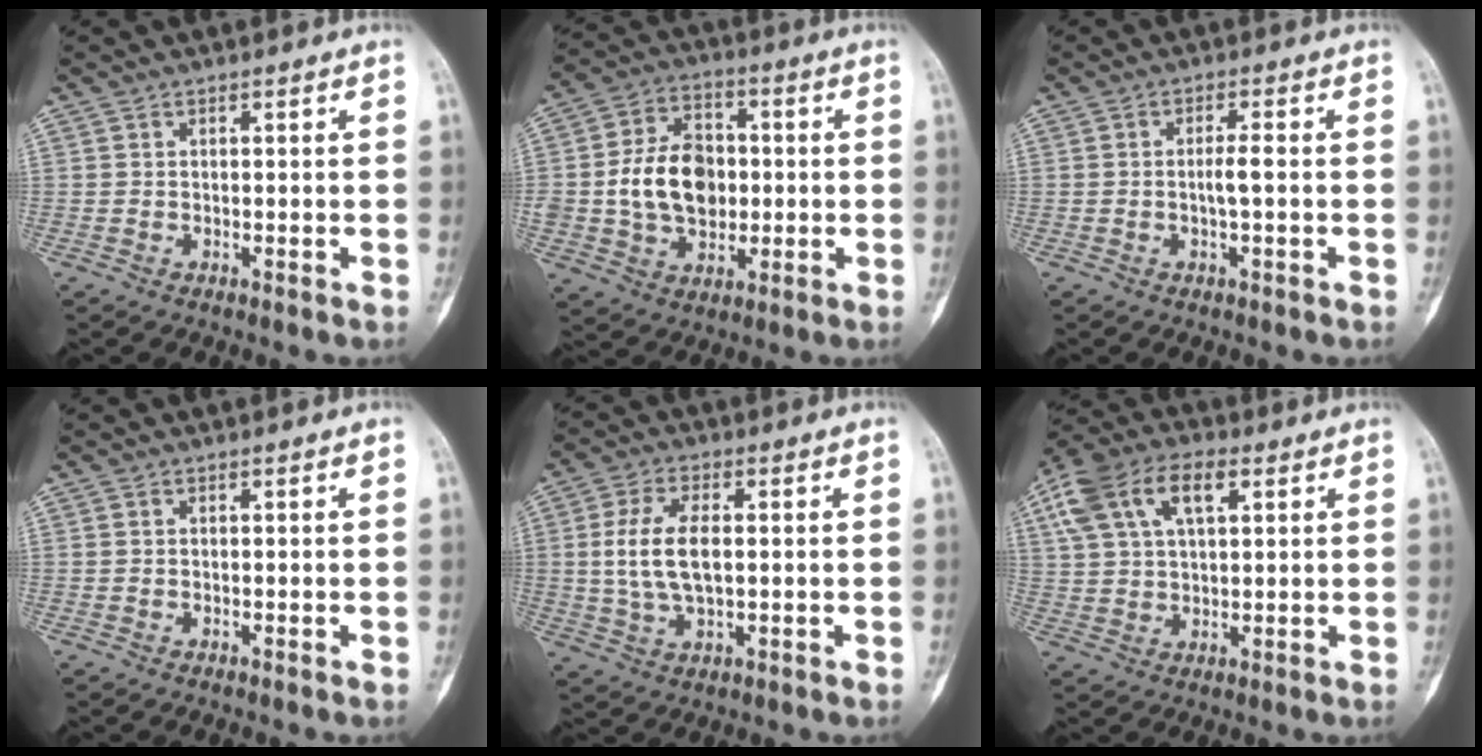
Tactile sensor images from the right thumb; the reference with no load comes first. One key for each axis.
{"total": 13.8, "fx": -0.2, "fy": 10.0, "fz": 9.5, "tx": -0.139, "ty": 0.015, "tz": -0.002}
{"total": 2.8, "fx": -0.4, "fy": 0.4, "fz": 2.8, "tx": -0.056, "ty": 0.005, "tz": -0.009}
{"total": 0.0}
{"total": 9.6, "fx": 0.7, "fy": 4.9, "fz": 8.3, "tx": -0.169, "ty": 0.003, "tz": 0.017}
{"total": 14.0, "fx": 5.7, "fy": 7.5, "fz": 10.3, "tx": -0.195, "ty": 0.021, "tz": 0.103}